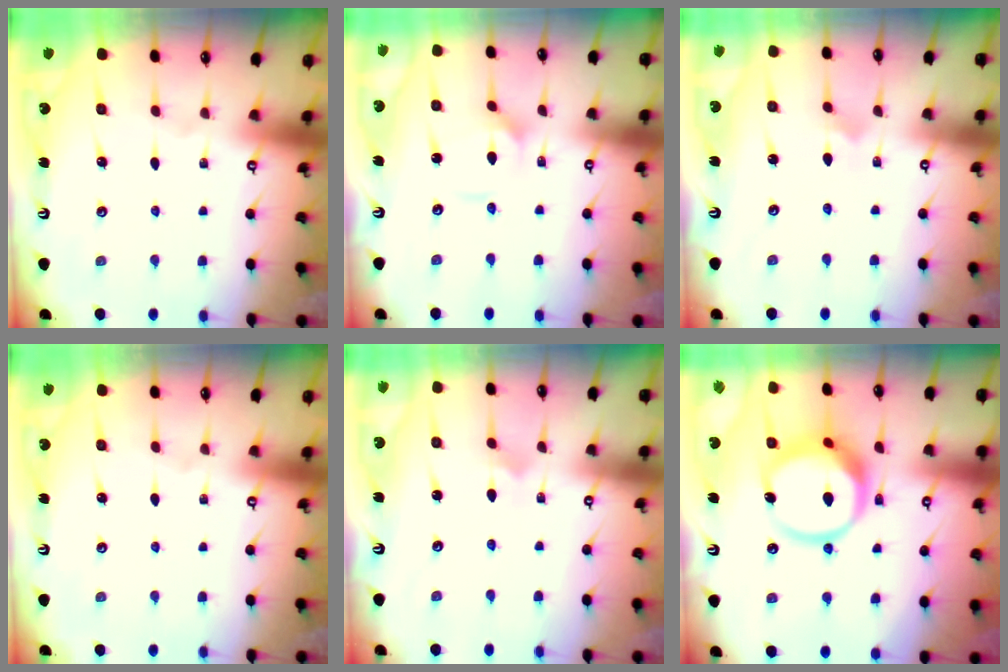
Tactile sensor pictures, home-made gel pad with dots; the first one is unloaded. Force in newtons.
{"total": 2.3, "press": 2.3, "slide": 0.1}
{"total": 2.9, "press": 2.9, "slide": 0.2}
{"total": 0.0}
{"total": 2.9, "press": 2.9, "slide": 0.2}
{"total": 12.1, "press": 12.0, "slide": 1.6}